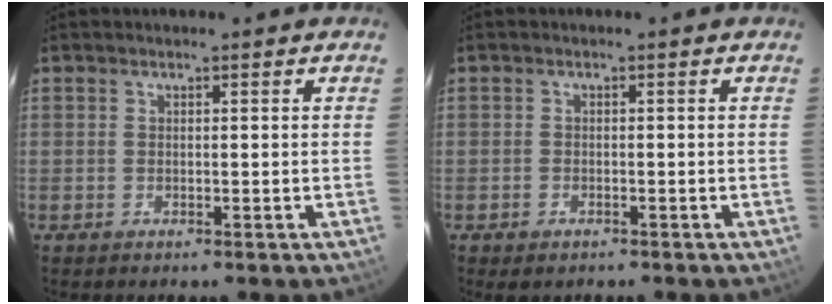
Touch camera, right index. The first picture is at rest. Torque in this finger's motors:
{"motor_torque": [0.26, -0.26, 0.02, -0.01]}